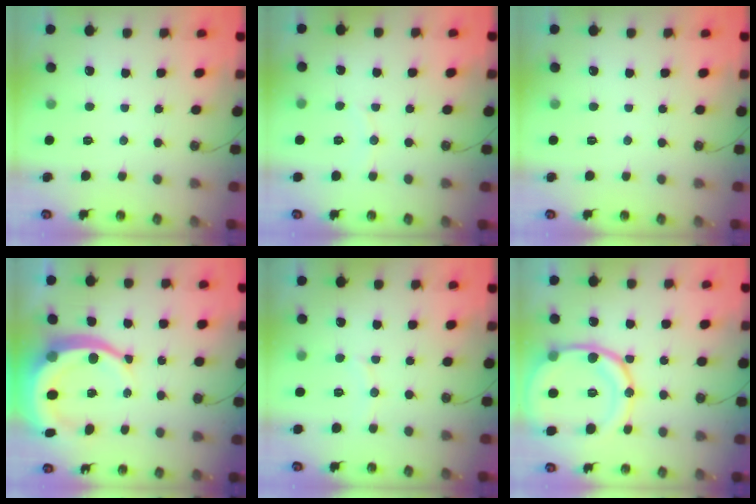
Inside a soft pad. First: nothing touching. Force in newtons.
{"total": 3.4, "press": 3.3, "slide": 0.4}
{"total": 0.0}
{"total": 14.6, "press": 14.4, "slide": 2.5}
{"total": 4.8, "press": 4.8, "slide": 0.6}
{"total": 18.5, "press": 18.4, "slide": 2.1}